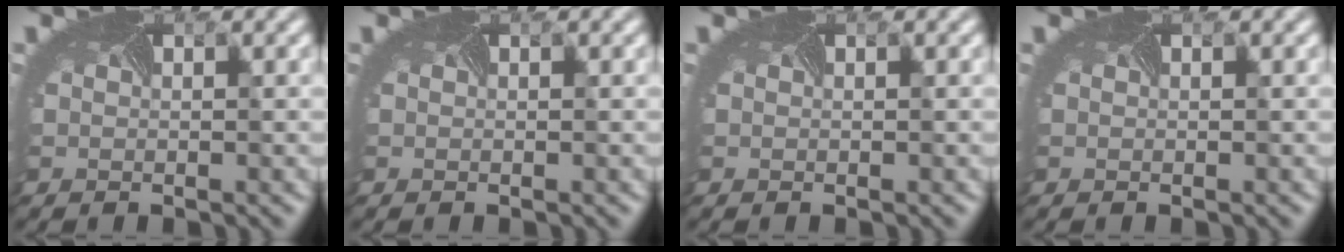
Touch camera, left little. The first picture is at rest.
{"total": 0.0}
{"total": 0.0}
{"total": 0.0}